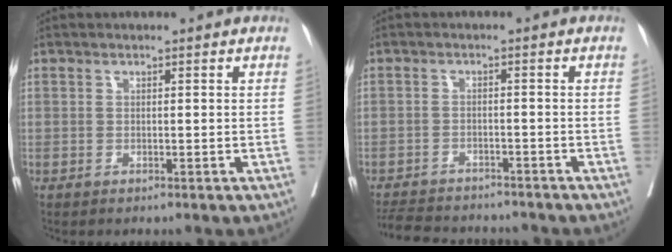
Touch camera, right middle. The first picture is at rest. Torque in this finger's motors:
{"motor_torque": [0.08, -0.11, 0.03, 0.01]}